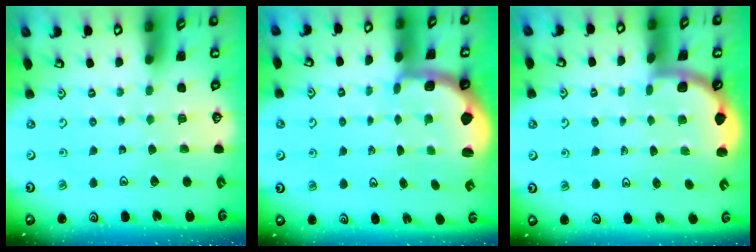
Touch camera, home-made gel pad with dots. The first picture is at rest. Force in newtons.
{"total": 1.0, "press": 0.9, "slide": 0.2}
{"total": 2.2, "press": 2.2, "slide": 0.1}